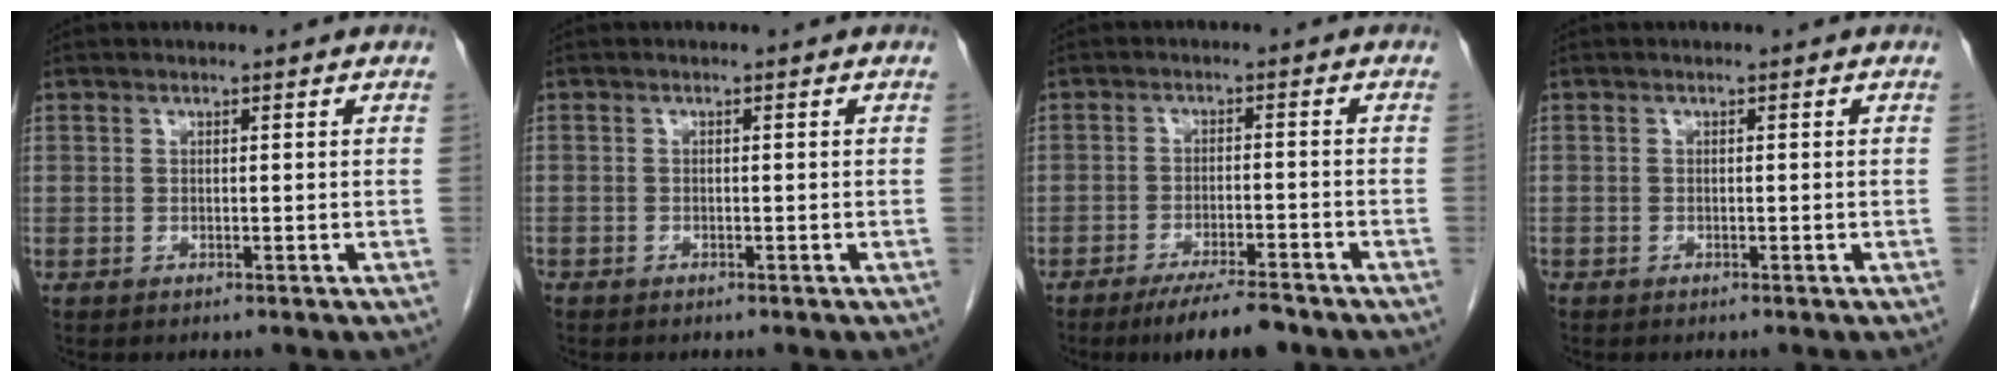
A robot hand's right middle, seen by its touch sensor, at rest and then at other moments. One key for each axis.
{"total": 0.8, "fx": -0.7, "fy": 0.3, "fz": 0.3, "tx": -0.005, "ty": 0.001, "tz": -0.009}
{"total": 7.4, "fx": -6.0, "fy": 1.1, "fz": 4.3, "tx": -0.066, "ty": -0.014, "tz": -0.097}
{"total": 0.0}